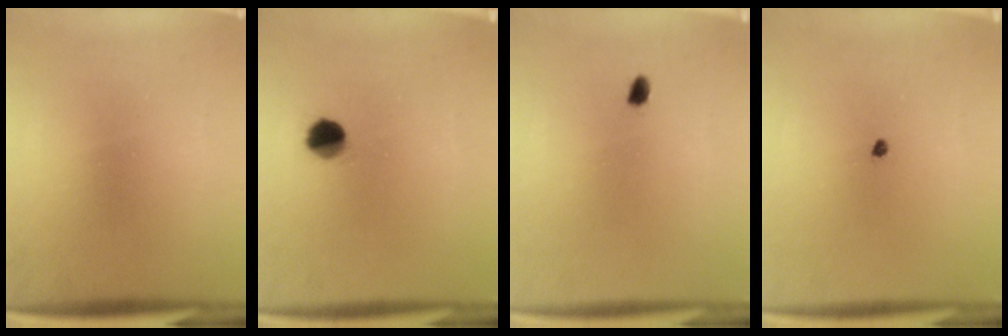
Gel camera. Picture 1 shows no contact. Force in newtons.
{"total": 5.1}
{"total": 1.2}
{"total": 0.7}